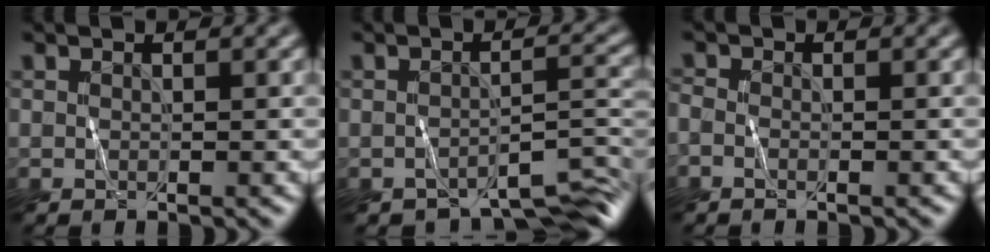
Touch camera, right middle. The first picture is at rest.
{"total": 5.1, "force": [-4.1, 1.4, 2.7], "torque": [-0.030, -0.007, -0.053]}
{"total": 1.0, "force": [-0.6, 0.6, 0.6], "torque": [-0.019, -0.005, -0.010]}